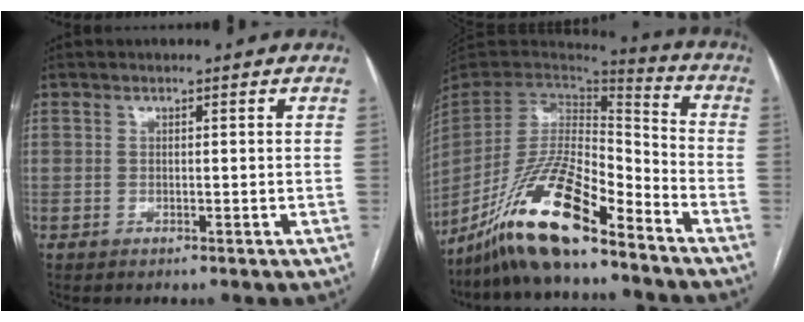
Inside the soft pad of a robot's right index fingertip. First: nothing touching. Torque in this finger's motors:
{"motor_torque": [0.23, -0.40, -0.08, -0.13]}